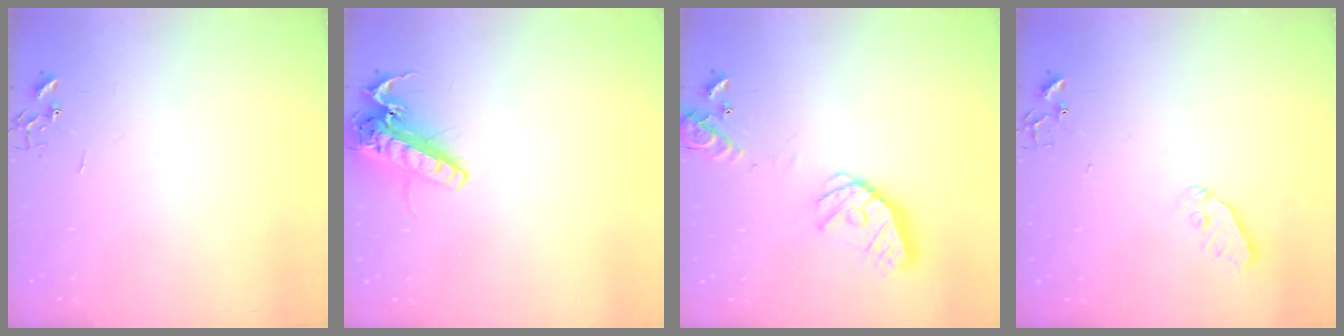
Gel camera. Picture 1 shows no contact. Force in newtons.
{"total": 15.0, "press": 14.7, "slide": 2.8}
{"total": 16.9, "press": 16.7, "slide": 3.0}
{"total": 6.7, "press": 6.7, "slide": 0.8}